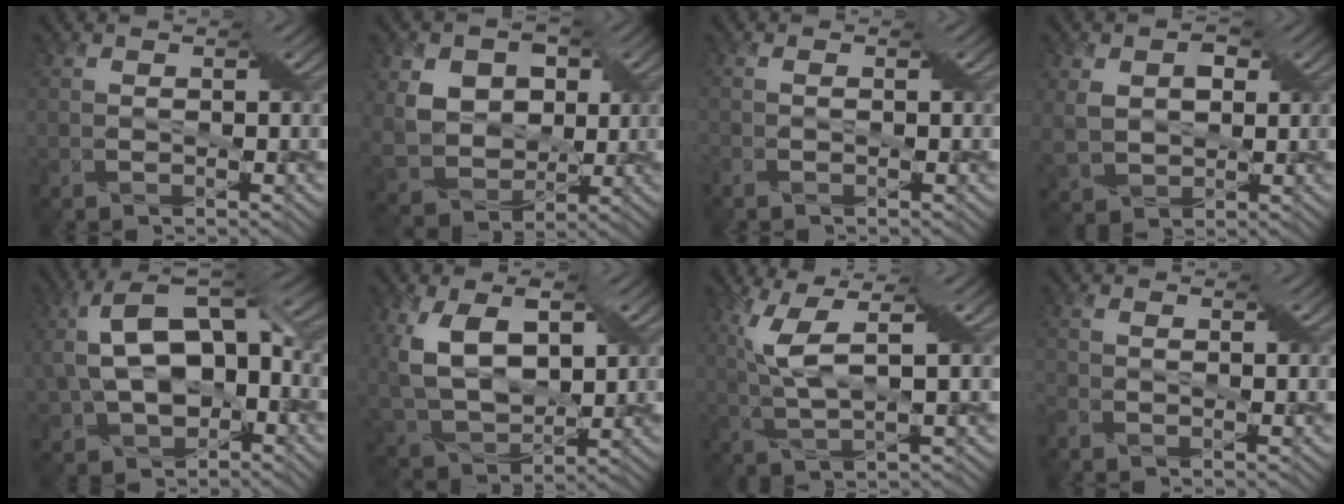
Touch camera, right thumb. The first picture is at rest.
{"total": 8.3, "force": [2.8, 6.6, 4.3], "torque": [-0.112, 0.011, 0.045]}
{"total": 1.2, "force": [-0.8, 0.3, 0.8], "torque": [-0.009, 0.002, -0.014]}
{"total": 5.3, "force": [1.9, 3.7, 3.2], "torque": [-0.093, 0.006, 0.039]}
{"total": 12.3, "force": [-0.4, 6.8, 10.2], "torque": [-0.206, 0.004, -0.006]}
{"total": 10.3, "force": [3.4, 5.8, 7.8], "torque": [-0.183, -0.002, 0.062]}
{"total": 5.5, "force": [2.4, 0.3, 5.0], "torque": [-0.129, 0.009, 0.050]}
{"total": 2.3, "force": [-1.7, 0.8, 1.3], "torque": [-0.023, -0.004, -0.036]}